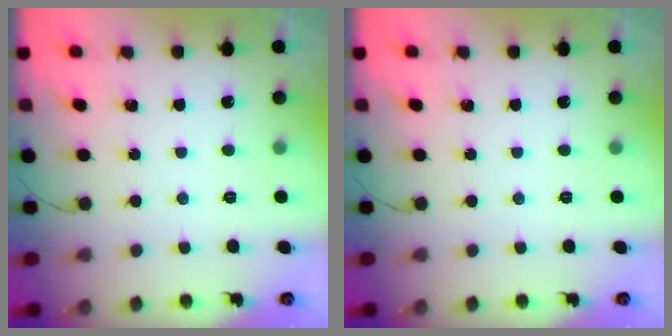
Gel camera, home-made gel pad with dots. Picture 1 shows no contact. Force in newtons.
{"total": 0.0}